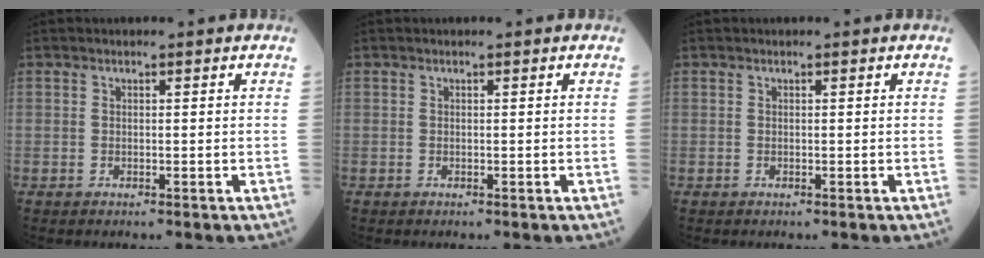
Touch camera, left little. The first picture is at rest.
{"total": 0.0}
{"total": 0.0}